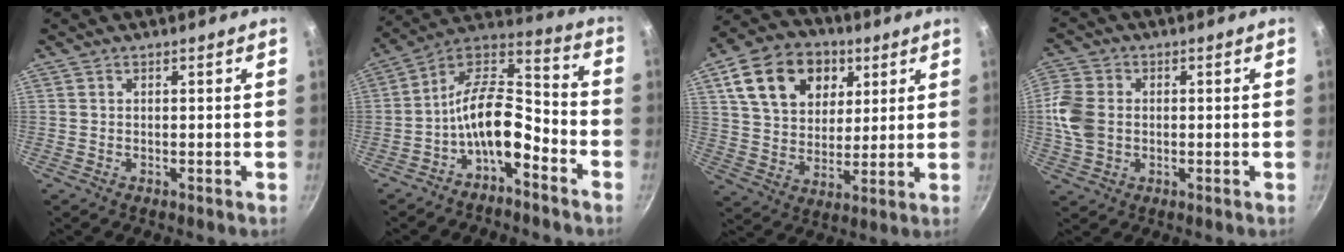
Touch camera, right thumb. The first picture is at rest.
{"total": 13.2, "force": [-5.7, 6.3, 10.1], "torque": [-0.165, 0.076, -0.112]}
{"total": 18.2, "force": [7.3, 13.2, 10.3], "torque": [-0.151, -0.007, 0.121]}
{"total": 8.4, "force": [0.0, 6.6, 5.3], "torque": [-0.103, 0.004, -0.007]}